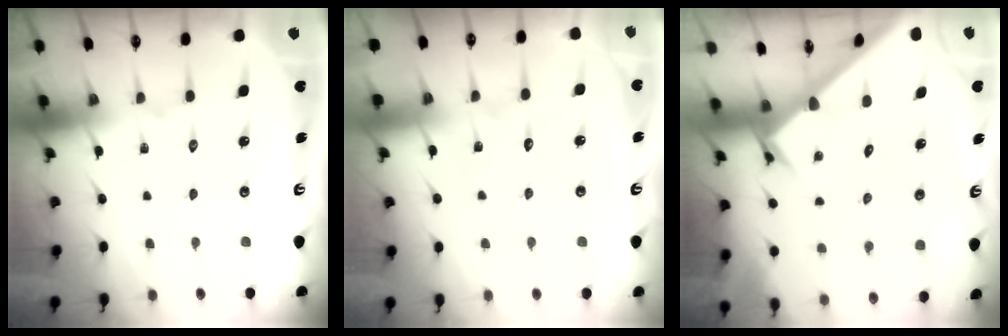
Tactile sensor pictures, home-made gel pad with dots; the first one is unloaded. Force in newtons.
{"total": 3.0, "press": 2.9, "slide": 0.4}
{"total": 2.7, "press": 2.7, "slide": 0.3}